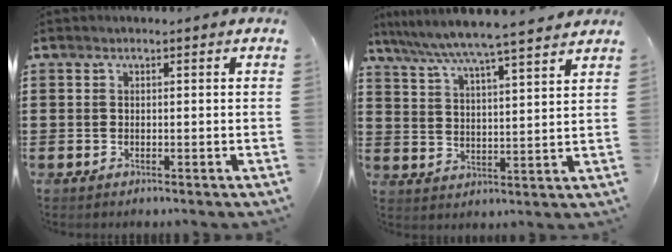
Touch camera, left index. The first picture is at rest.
{"total": 6.0, "force": [5.5, -0.7, 2.2], "torque": [-0.069, -0.037, 0.089]}